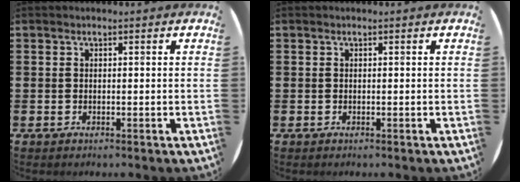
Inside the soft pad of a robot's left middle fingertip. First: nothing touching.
{"total": 0.0}